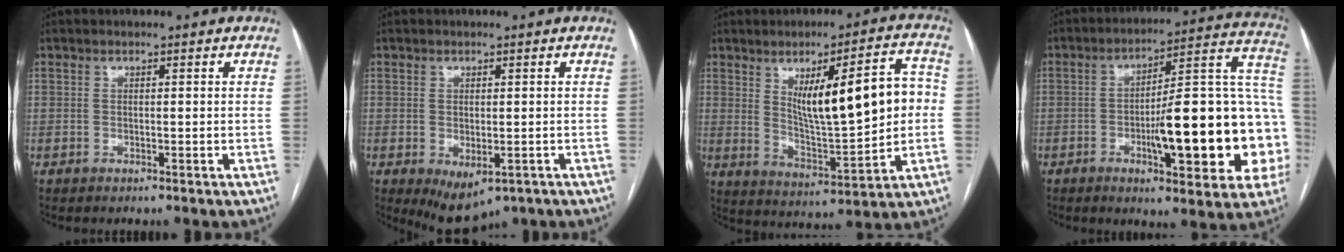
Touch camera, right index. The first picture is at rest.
{"total": 6.0, "force": [-2.7, 3.3, 4.3], "torque": [-0.061, -0.014, -0.027]}
{"total": 16.0, "force": [2.3, 3.6, 15.5], "torque": [-0.236, 0.017, 0.048]}
{"total": 24.2, "force": [-4.7, 4.7, 23.2], "torque": [-0.255, 0.028, -0.057]}